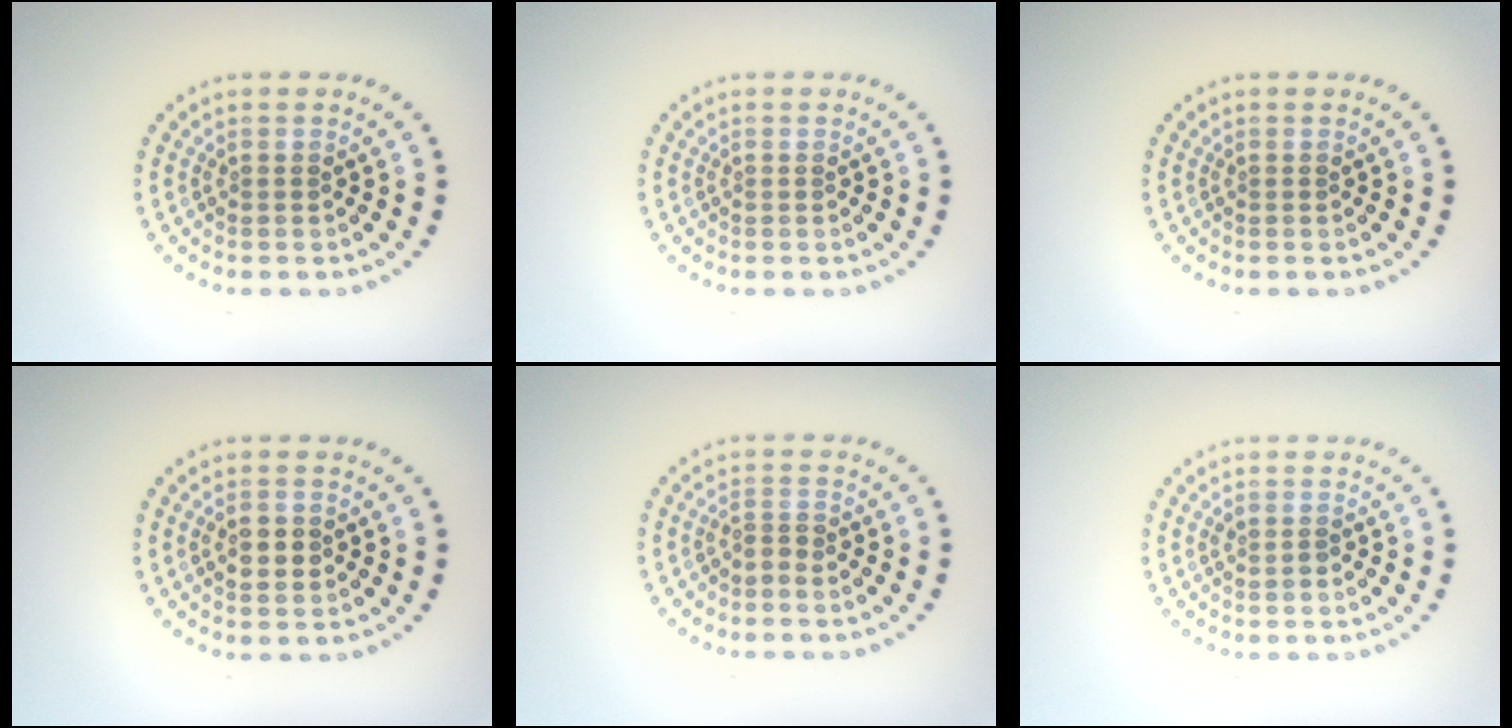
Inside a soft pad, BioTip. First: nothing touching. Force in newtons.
{"total": 0.0}
{"total": 0.0}
{"total": 2.3, "press": 2.3, "slide": 0.1}
{"total": 1.0, "press": 0.4, "slide": 0.9}
{"total": 0.7, "press": 0.7, "slide": 0.0}